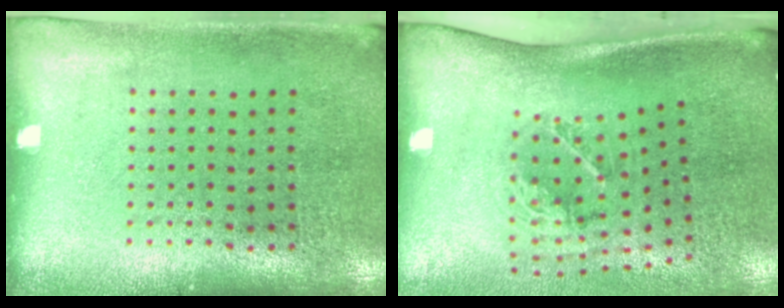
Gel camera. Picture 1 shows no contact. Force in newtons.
{"total": 2.0, "press": 1.3, "slide": 1.6}